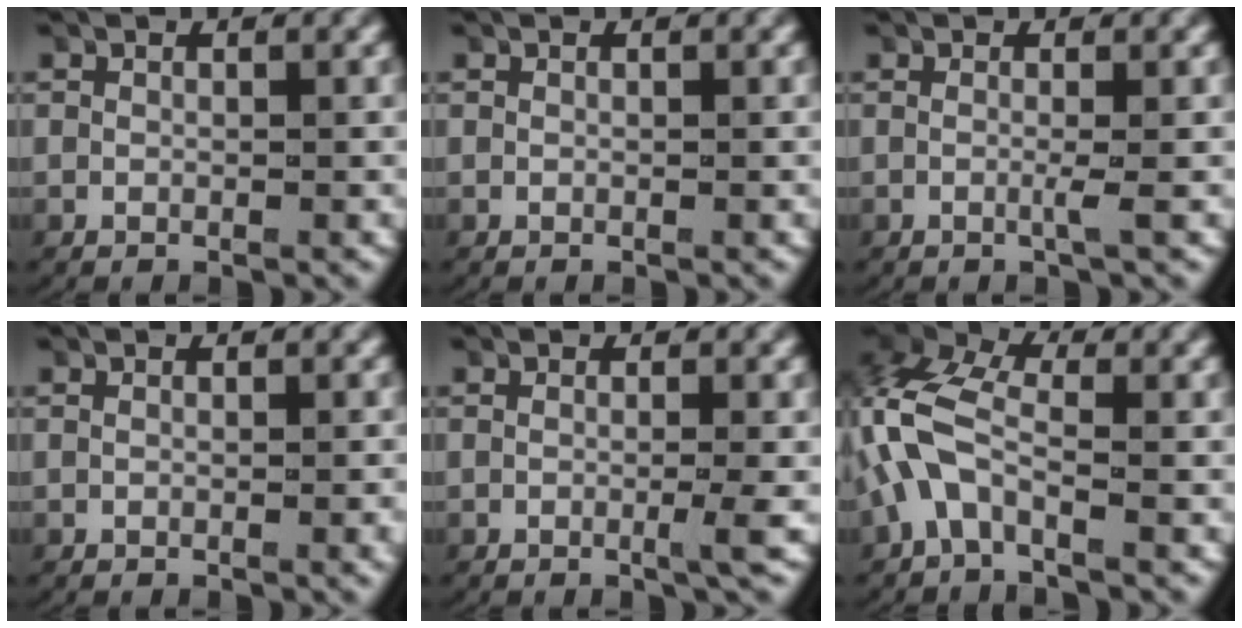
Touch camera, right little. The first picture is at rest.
{"total": 0.0}
{"total": 1.1, "force": [-0.1, -0.6, 0.8], "torque": [-0.018, -0.001, -0.004]}
{"total": 0.6, "force": [-0.2, -0.4, 0.4], "torque": [-0.004, 0.001, -0.003]}
{"total": 1.6, "force": [-0.3, -0.5, 1.5], "torque": [-0.021, 0.001, -0.009]}
{"total": 5.3, "force": [0.5, 3.4, 4.0], "torque": [-0.117, -0.003, 0.004]}